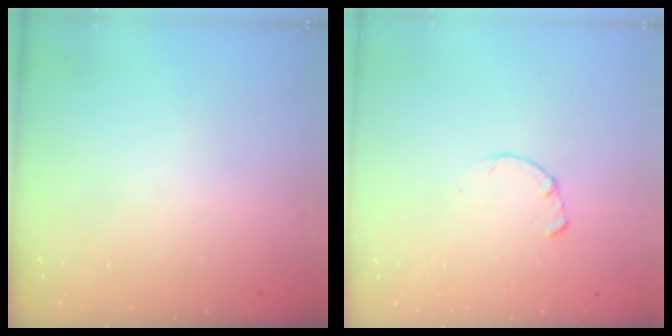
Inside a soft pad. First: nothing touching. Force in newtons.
{"total": 1.7, "press": 1.7, "slide": 0.2}